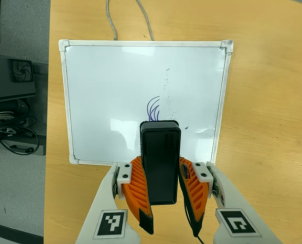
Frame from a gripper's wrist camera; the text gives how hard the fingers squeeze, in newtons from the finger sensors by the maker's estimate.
{"total": 8.9, "left": 7.7, "right": 10.2}